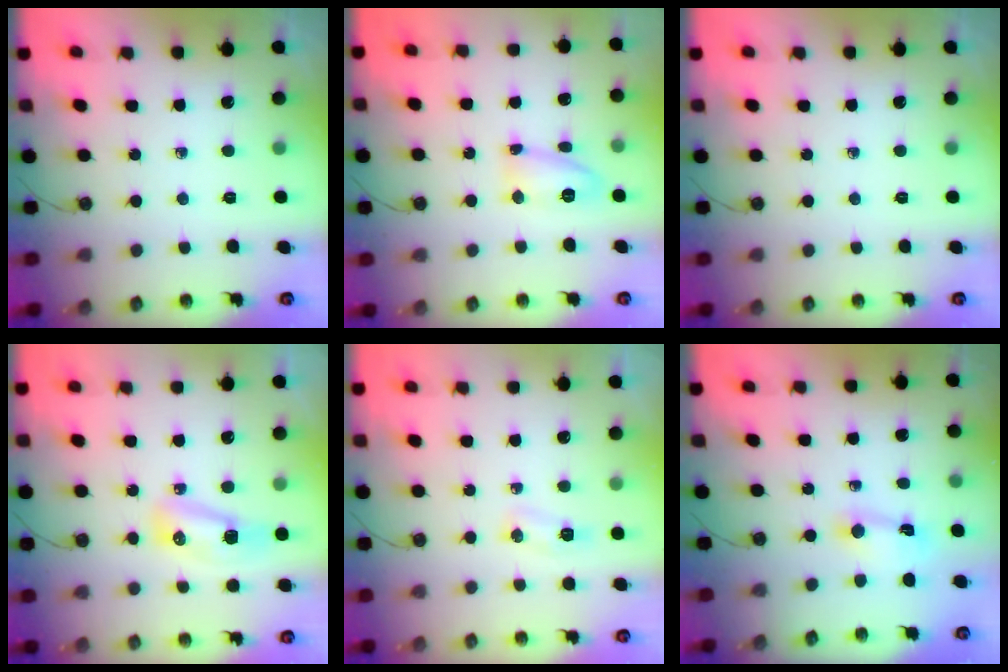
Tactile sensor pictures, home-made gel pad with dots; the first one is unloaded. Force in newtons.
{"total": 23.2, "press": 11.3, "slide": 20.3}
{"total": 0.0}
{"total": 14.0, "press": 10.2, "slide": 9.5}
{"total": 6.5, "press": 5.3, "slide": 3.8}
{"total": 2.4, "press": 2.4, "slide": 0.3}